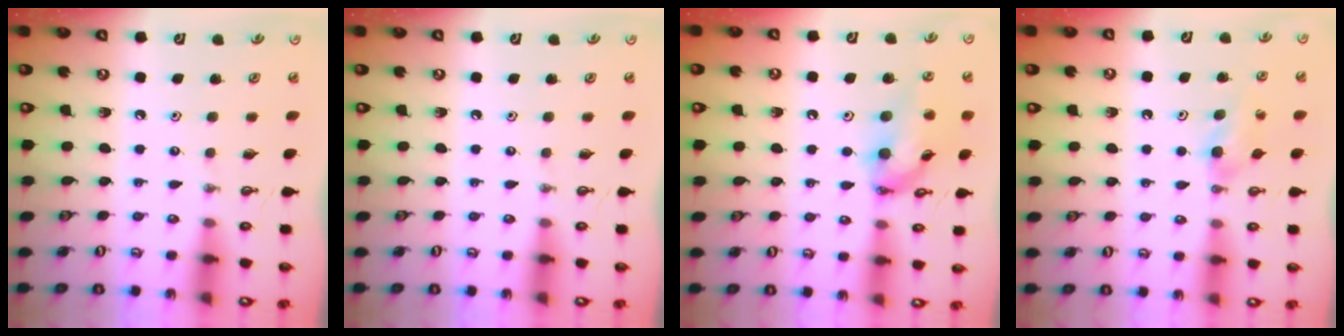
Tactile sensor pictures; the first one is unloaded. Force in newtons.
{"total": 0.0}
{"total": 13.6, "press": 13.6, "slide": 1.5}
{"total": 4.7, "press": 4.7, "slide": 0.2}